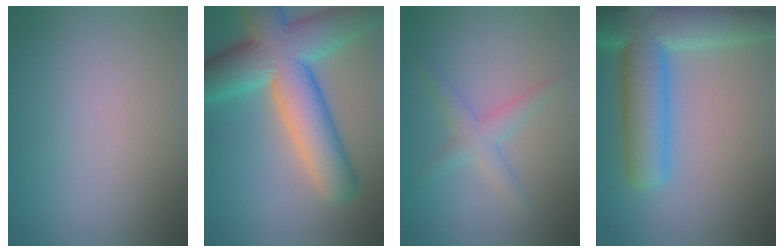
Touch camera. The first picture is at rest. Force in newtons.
{"total": 12.0, "press": 12.0, "slide": 0.4}
{"total": 2.4, "press": 2.4, "slide": 0.1}
{"total": 10.3, "press": 10.3, "slide": 0.5}